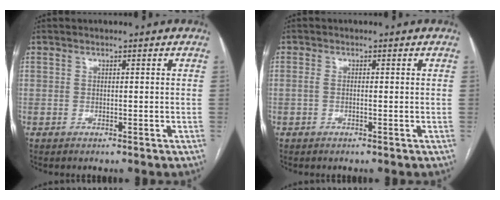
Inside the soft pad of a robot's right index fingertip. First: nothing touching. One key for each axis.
{"total": 1.3, "fx": -0.1, "fy": 0.5, "fz": 1.2, "tx": -0.029, "ty": 0.006, "tz": 0.000}